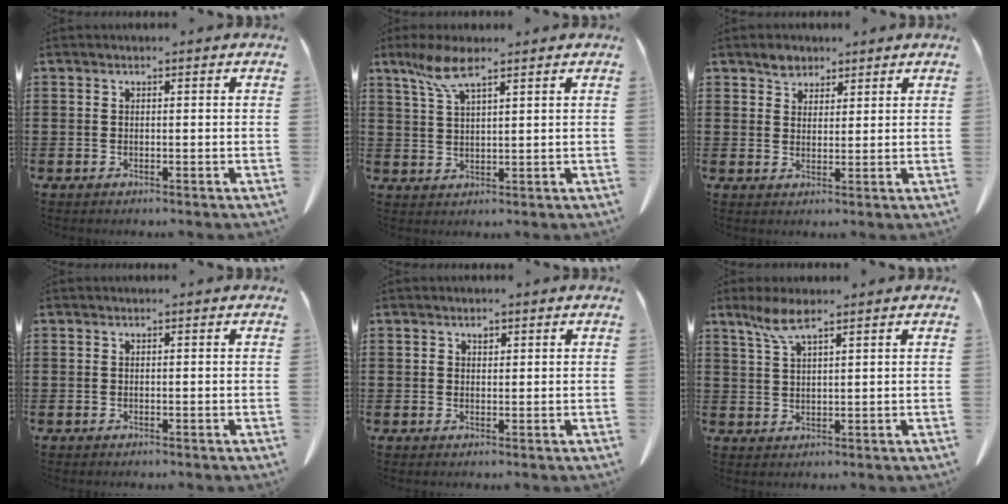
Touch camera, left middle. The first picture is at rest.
{"total": 6.0, "force": [3.9, 1.2, 4.4], "torque": [-0.095, -0.001, 0.071]}
{"total": 3.0, "force": [2.3, 1.8, 0.6], "torque": [-0.012, 0.002, 0.044]}
{"total": 0.0}
{"total": 1.1, "force": [0.7, 0.7, 0.5], "torque": [-0.004, -0.003, 0.012]}
{"total": 5.0, "force": [3.2, 0.9, 3.7], "torque": [-0.081, 0.003, 0.057]}